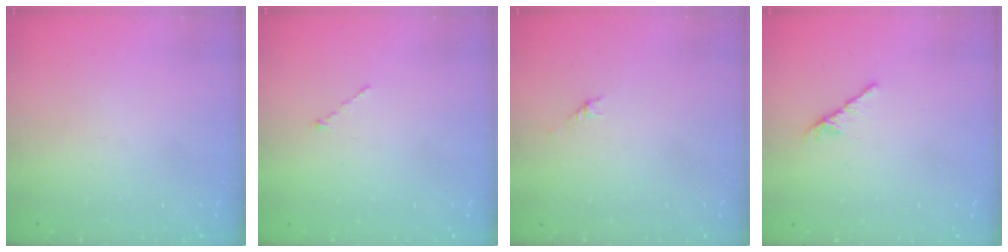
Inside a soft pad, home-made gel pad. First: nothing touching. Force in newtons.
{"total": 1.0, "press": 0.9, "slide": 0.3}
{"total": 1.5, "press": 1.4, "slide": 0.5}
{"total": 0.0}